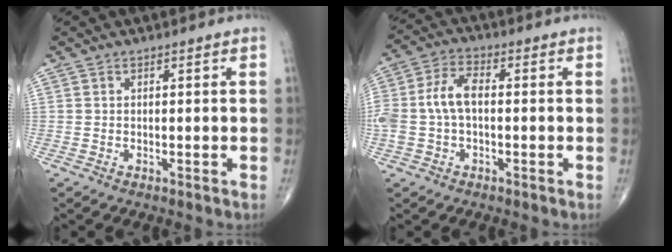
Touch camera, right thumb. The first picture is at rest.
{"total": 8.4, "force": [-0.3, 4.8, 6.8], "torque": [-0.155, 0.027, -0.011]}